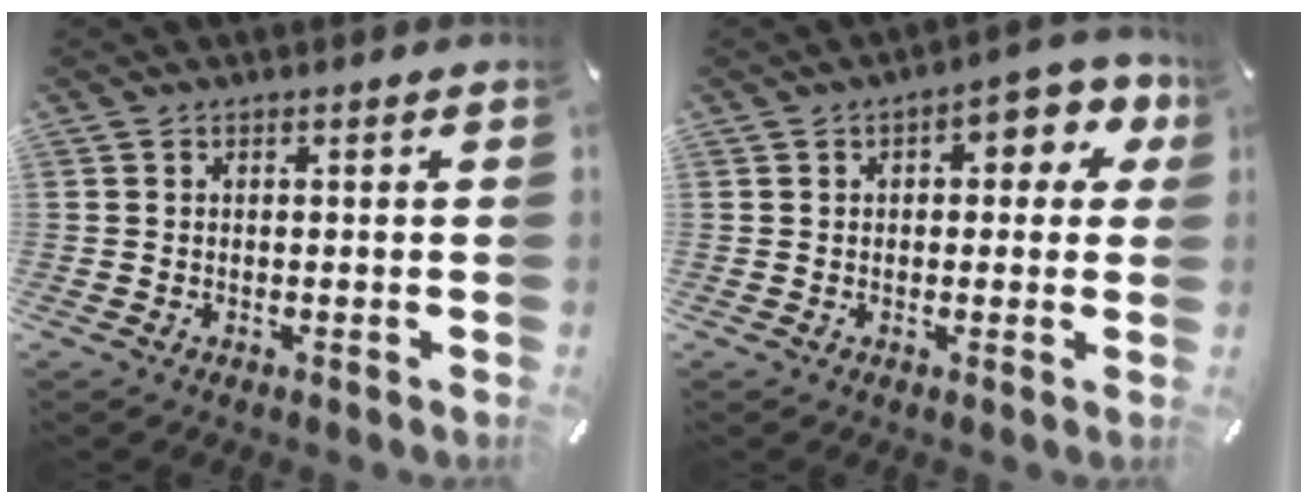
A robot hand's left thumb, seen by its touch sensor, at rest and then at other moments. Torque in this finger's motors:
{"motor_torque": [0.86, 1.06, 0.27, -0.22, -0.01]}